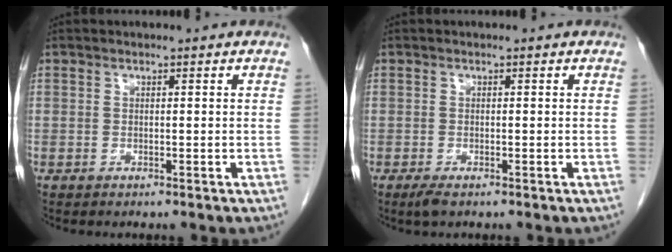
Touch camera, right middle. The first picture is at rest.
{"total": 1.6, "force": [-1.0, 0.3, 1.1], "torque": [-0.028, -0.006, -0.018]}